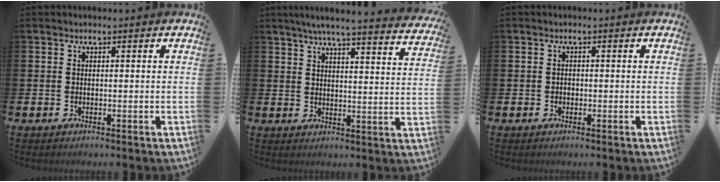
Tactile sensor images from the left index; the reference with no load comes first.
{"total": 5.5, "force": [5.1, -0.2, 2.0], "torque": [-0.045, -0.035, 0.084]}
{"total": 0.7, "force": [-0.2, 0.7, 0.2], "torque": [-0.013, 0.008, -0.005]}